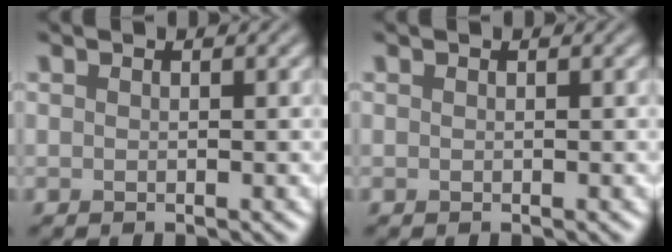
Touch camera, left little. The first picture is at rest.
{"total": 0.0}